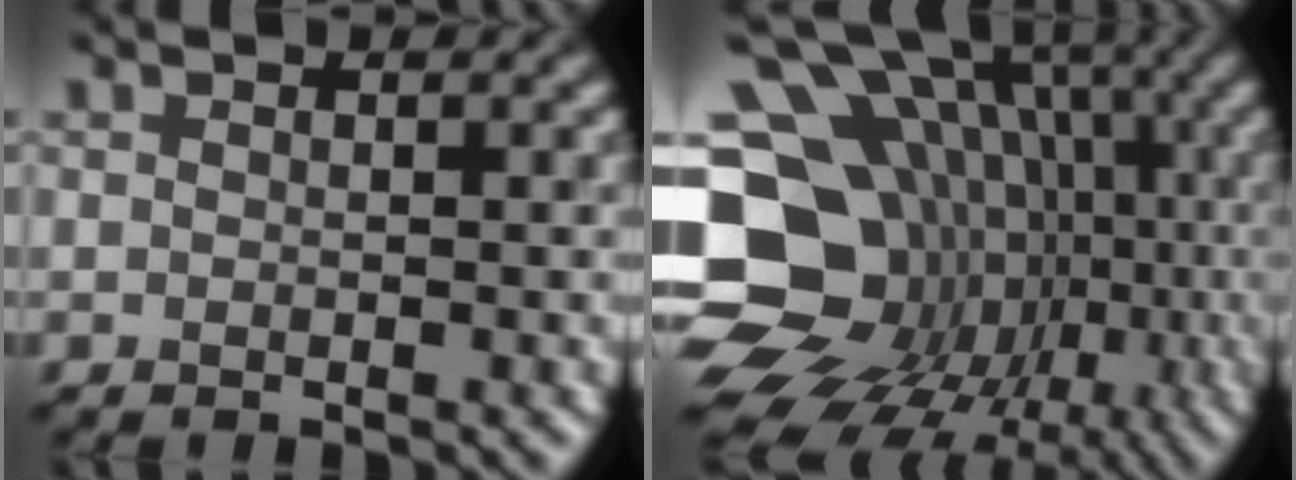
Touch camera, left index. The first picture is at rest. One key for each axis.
{"total": 20.0, "fx": -4.1, "fy": 16.7, "fz": 10.3, "tx": -0.161, "ty": 0.011, "tz": -0.074}